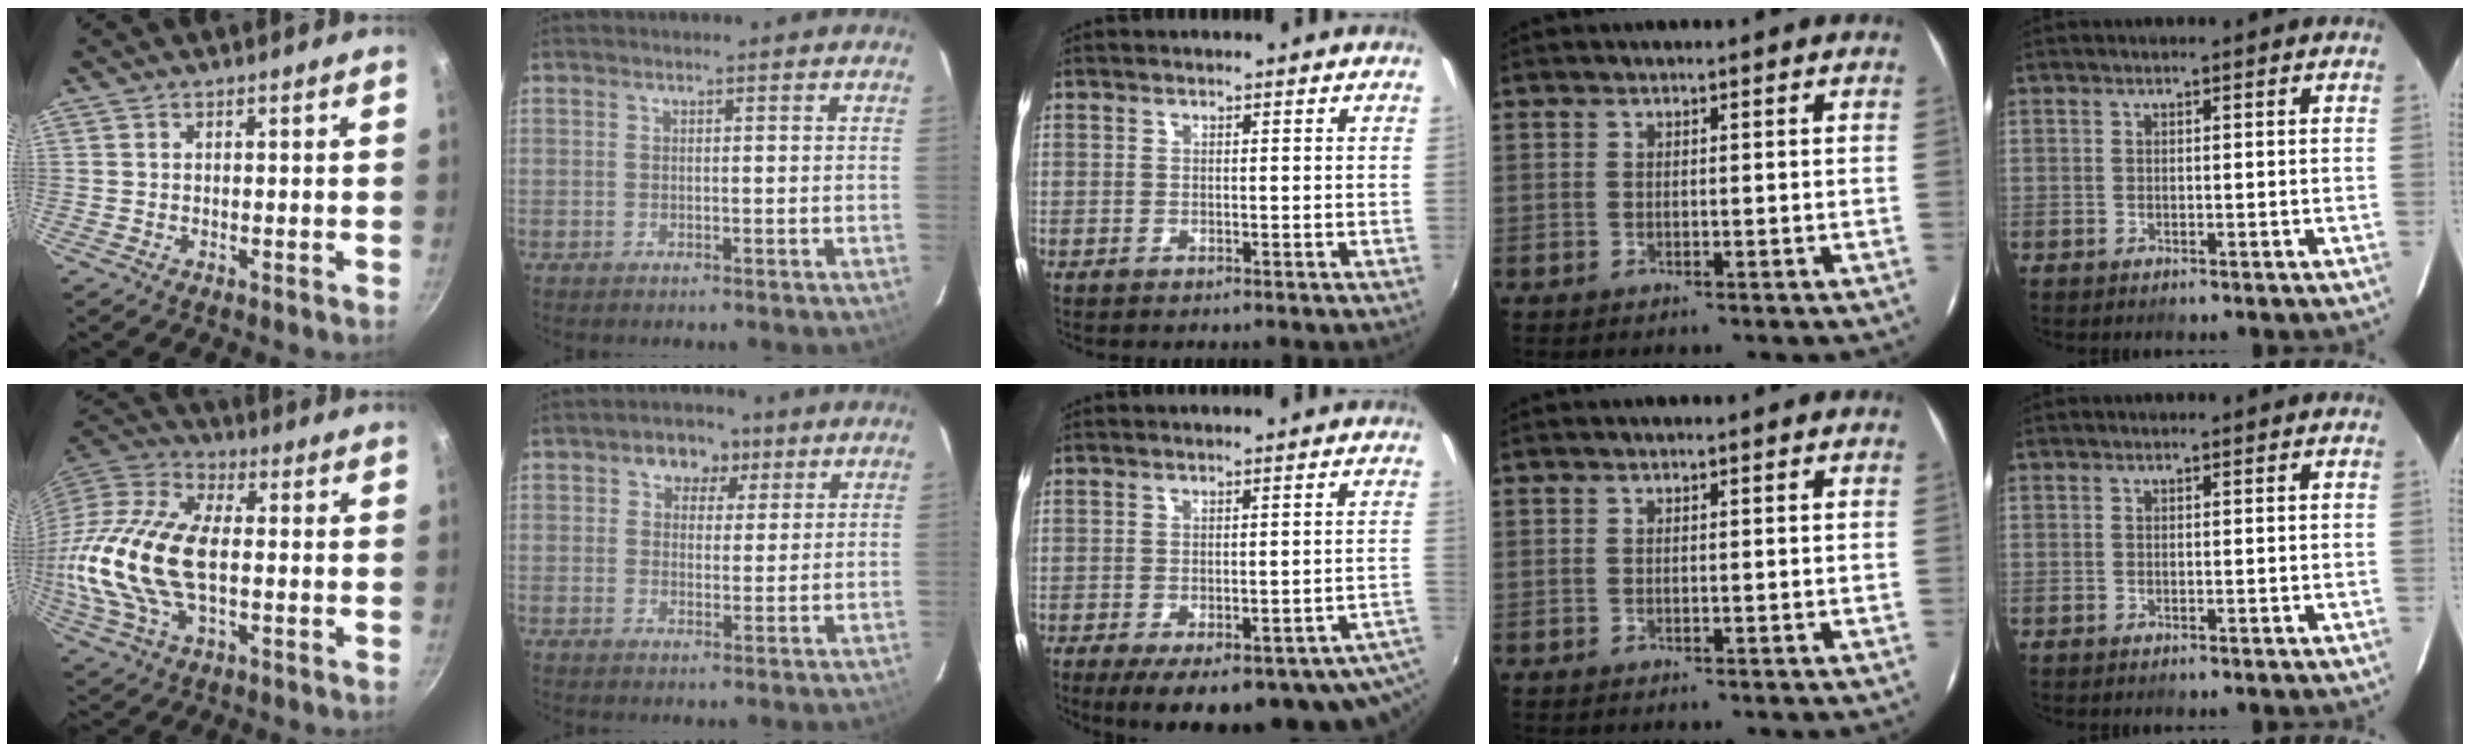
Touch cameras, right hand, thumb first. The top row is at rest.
{"thumb": {"total": 23.1, "force": [-1.0, 12.8, 19.3], "torque": [-0.403, 0.029, -0.027]}, "index": {"total": 5.9, "force": [2.7, 4.6, 2.6], "torque": [-0.035, 0.014, 0.037]}, "middle": {"total": 19.7, "force": [-12.2, 6.3, 14.2], "torque": [-0.181, -0.044, -0.144]}}